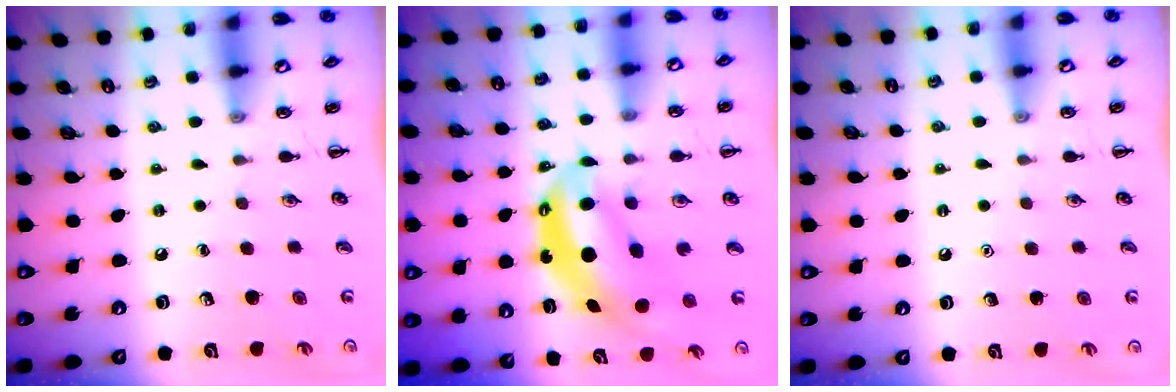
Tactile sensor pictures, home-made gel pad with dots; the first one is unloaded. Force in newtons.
{"total": 8.2, "press": 8.0, "slide": 1.9}
{"total": 1.6, "press": 1.6, "slide": 0.1}